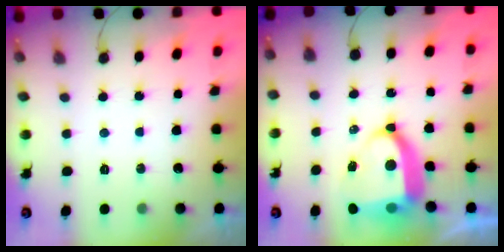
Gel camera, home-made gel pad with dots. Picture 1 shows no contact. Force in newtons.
{"total": 12.2, "press": 12.1, "slide": 1.5}